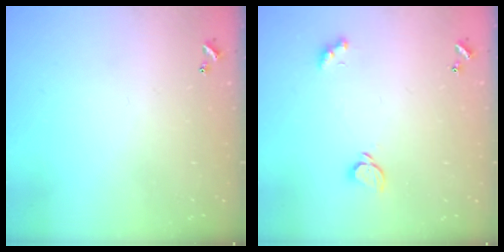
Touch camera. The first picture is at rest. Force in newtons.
{"total": 1.4, "press": 1.4, "slide": 0.3}